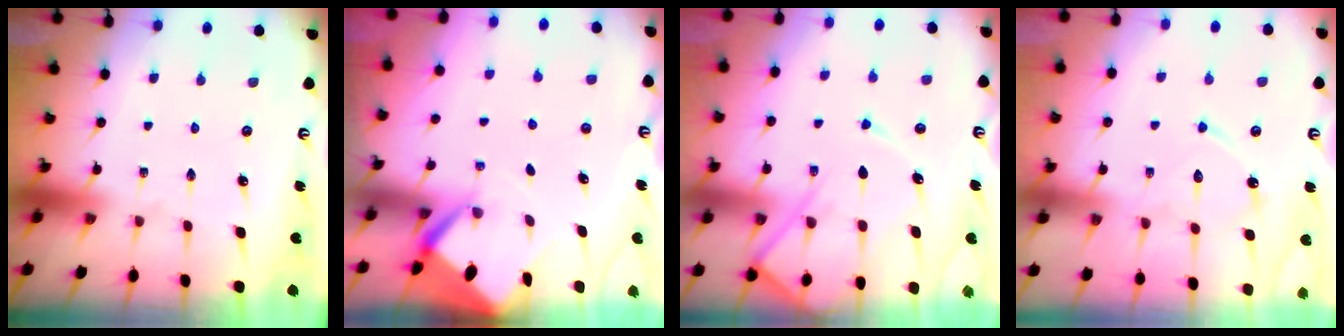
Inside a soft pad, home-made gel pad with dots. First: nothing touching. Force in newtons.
{"total": 3.0, "press": 3.0, "slide": 0.1}
{"total": 11.7, "press": 11.6, "slide": 1.2}
{"total": 10.4, "press": 10.4, "slide": 0.7}